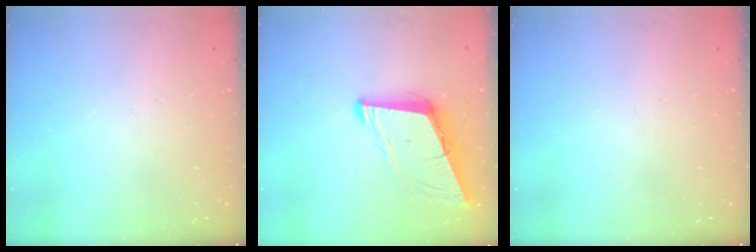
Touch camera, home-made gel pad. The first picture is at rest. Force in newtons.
{"total": 8.9, "press": 8.0, "slide": 3.7}
{"total": 0.0}